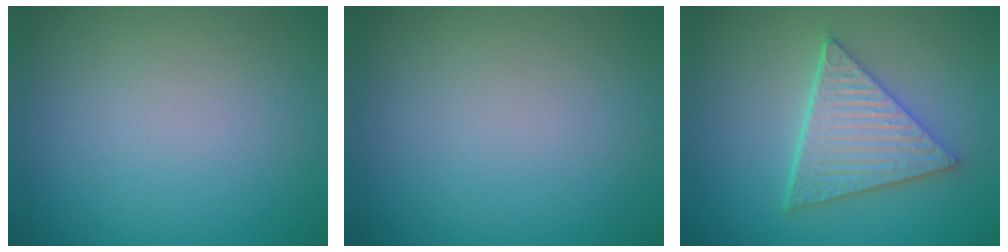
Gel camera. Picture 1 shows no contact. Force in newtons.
{"total": 0.0}
{"total": 5.6, "press": 4.5, "slide": 3.3}